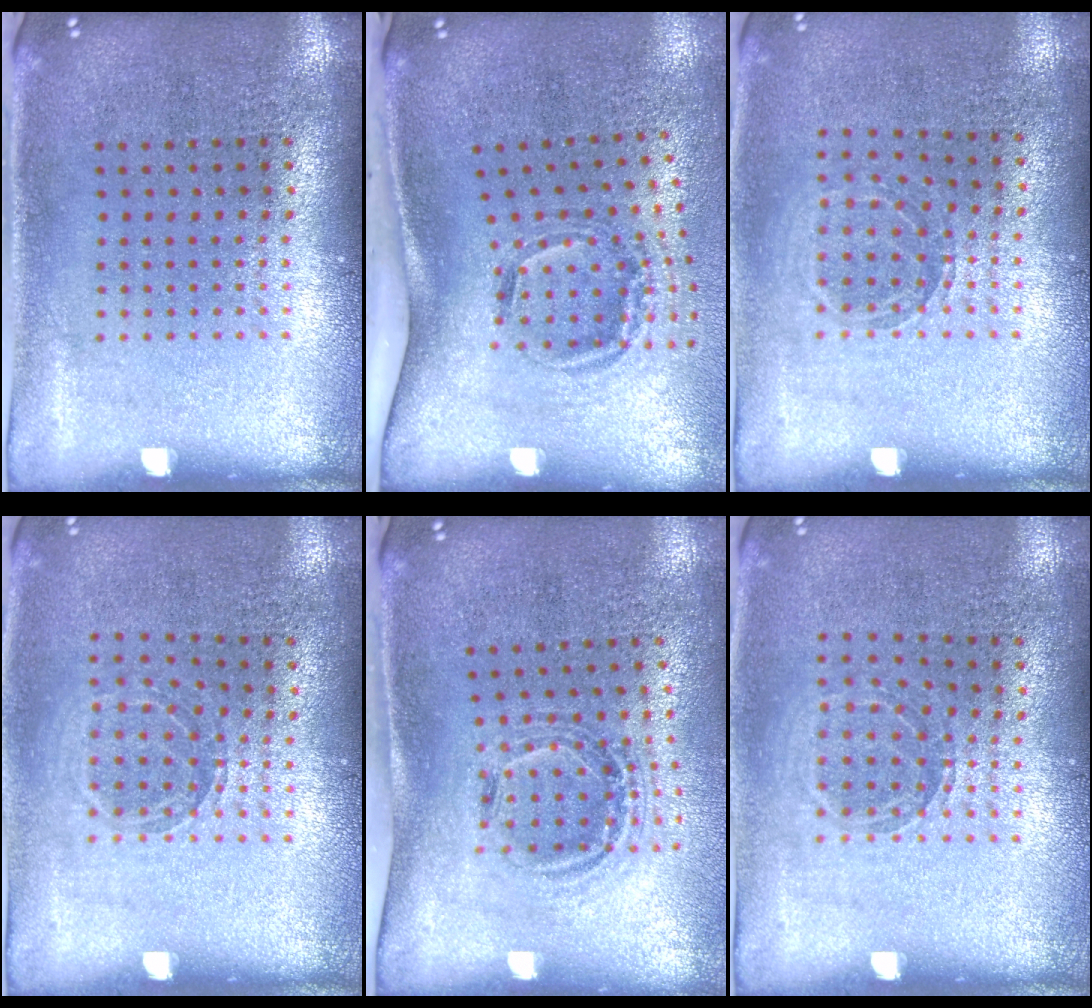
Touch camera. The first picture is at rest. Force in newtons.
{"total": 2.0, "press": 1.2, "slide": 1.6}
{"total": 1.0, "press": 1.0, "slide": 0.1}
{"total": 1.0, "press": 1.0, "slide": 0.1}
{"total": 1.1, "press": 1.0, "slide": 0.4}
{"total": 1.0, "press": 1.0, "slide": 0.1}